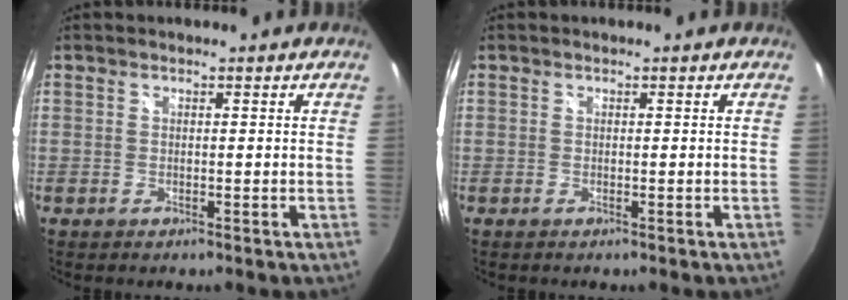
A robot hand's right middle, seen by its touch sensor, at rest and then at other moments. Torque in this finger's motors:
{"motor_torque": [-0.47, 0.54, -0.05, -0.04]}